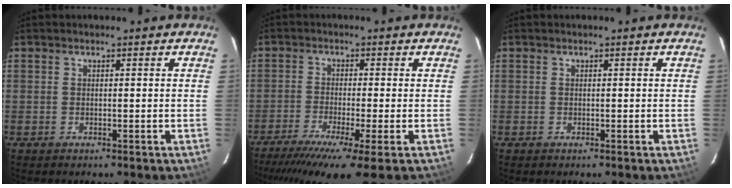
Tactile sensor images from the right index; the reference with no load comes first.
{"total": 11.0, "force": [-8.1, -0.3, 7.5], "torque": [-0.160, -0.037, -0.137]}
{"total": 0.0}